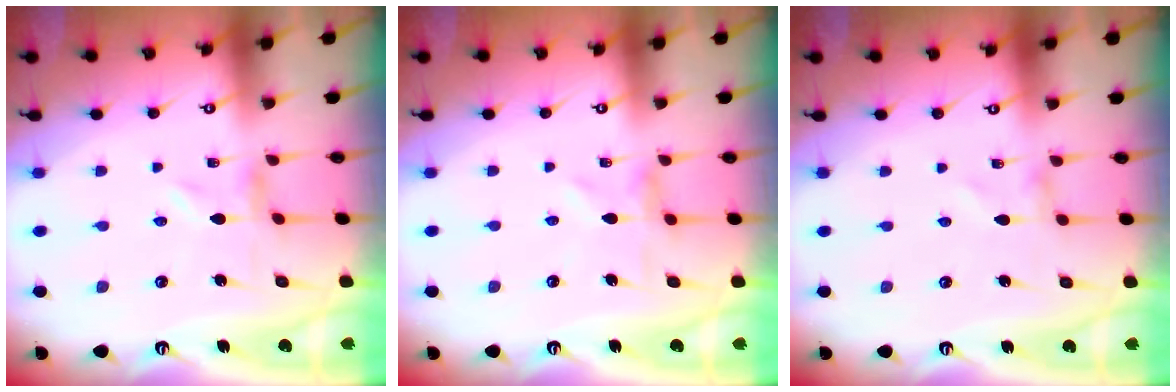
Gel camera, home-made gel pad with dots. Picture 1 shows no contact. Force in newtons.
{"total": 3.2, "press": 3.2, "slide": 0.4}
{"total": 0.7, "press": 0.7, "slide": 0.1}